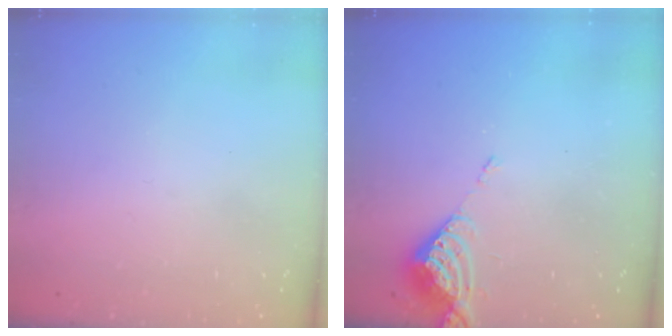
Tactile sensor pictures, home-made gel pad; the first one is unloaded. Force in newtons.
{"total": 5.7, "press": 5.7, "slide": 0.6}